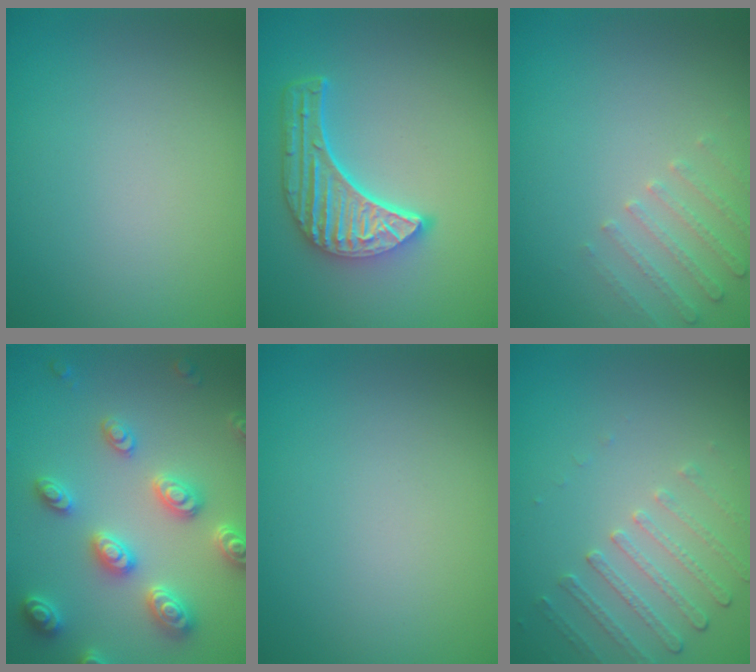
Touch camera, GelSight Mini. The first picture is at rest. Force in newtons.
{"total": 5.7, "press": 4.2, "slide": 3.8}
{"total": 1.9, "press": 1.8, "slide": 0.6}
{"total": 5.2, "press": 5.1, "slide": 1.1}
{"total": 0.0}
{"total": 1.9, "press": 1.5, "slide": 1.2}